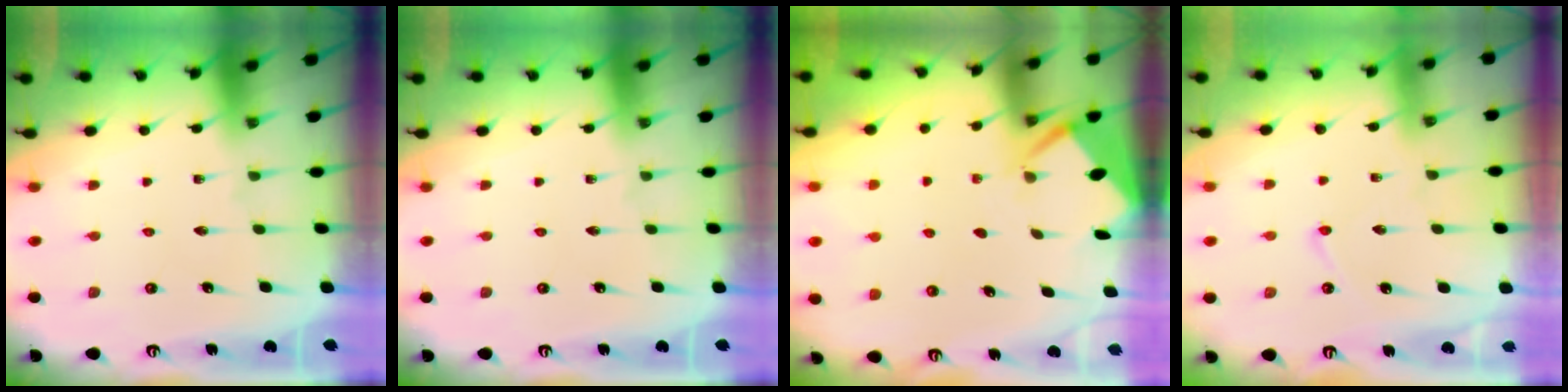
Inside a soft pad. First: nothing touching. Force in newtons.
{"total": 0.0}
{"total": 2.6, "press": 2.6, "slide": 0.4}
{"total": 2.1, "press": 2.1, "slide": 0.2}